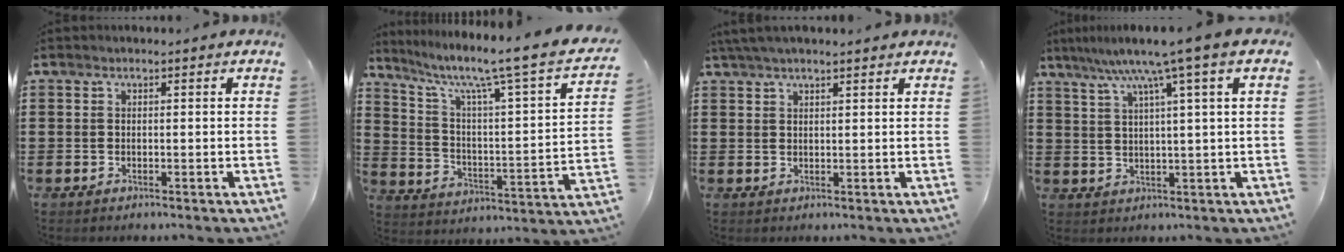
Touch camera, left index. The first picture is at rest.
{"total": 7.9, "force": [5.9, 0.1, 5.3], "torque": [-0.118, -0.055, 0.082]}
{"total": 2.7, "force": [2.3, 0.3, 1.4], "torque": [-0.032, 0.005, 0.045]}
{"total": 7.9, "force": [4.3, -0.6, 6.6], "torque": [-0.139, -0.013, 0.067]}